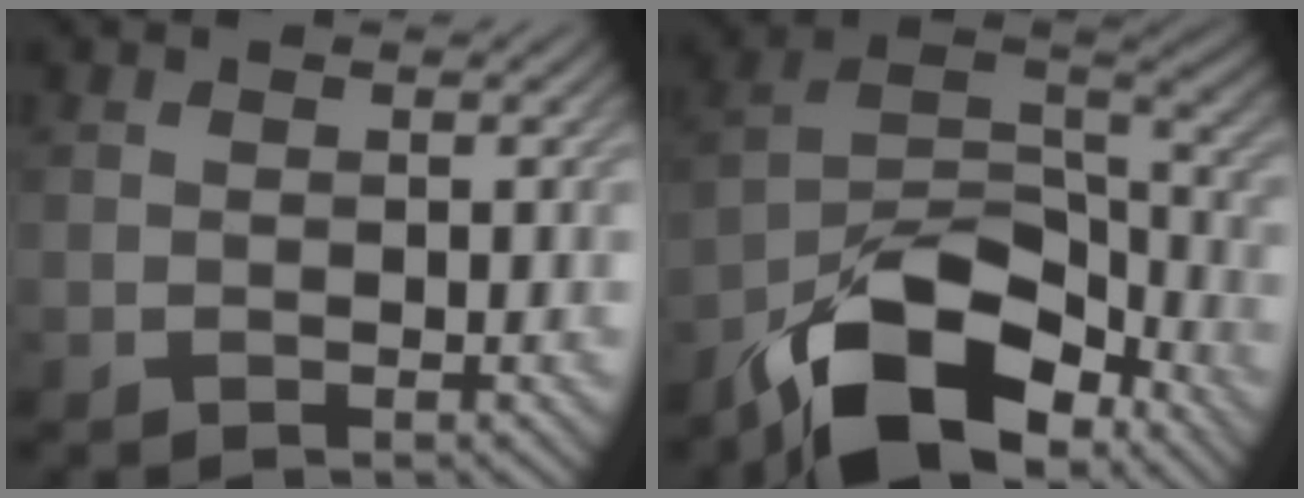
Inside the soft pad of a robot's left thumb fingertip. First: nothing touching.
{"total": 15.2, "force": [-10.5, 6.8, 8.8], "torque": [-0.179, -0.018, -0.195]}